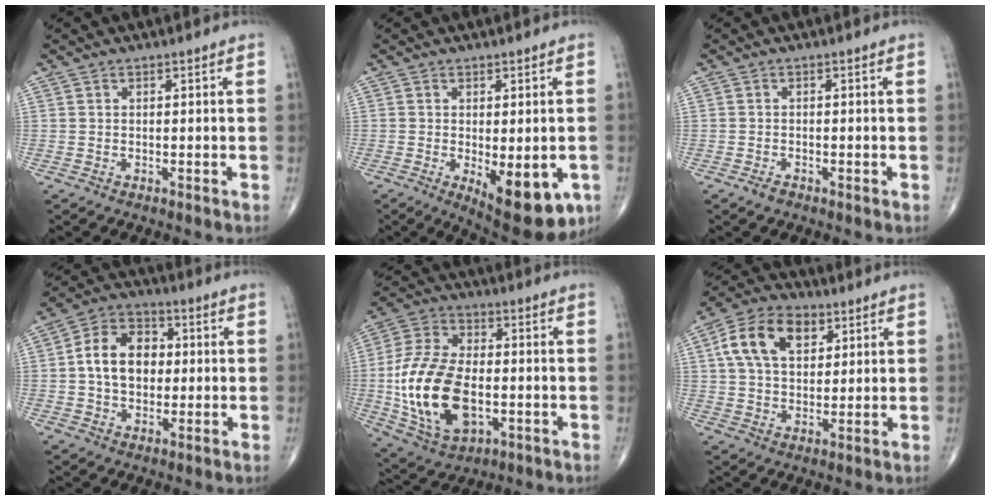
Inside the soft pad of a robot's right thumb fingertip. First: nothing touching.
{"total": 12.4, "force": [-4.2, 5.1, 10.5], "torque": [-0.130, -0.015, -0.046]}
{"total": 1.3, "force": [-0.9, 0.6, 0.8], "torque": [-0.018, -0.001, -0.019]}
{"total": 11.4, "force": [0.5, 8.2, 7.9], "torque": [-0.112, 0.021, 0.000]}
{"total": 20.3, "force": [-2.9, 11.8, 16.2], "torque": [-0.313, 0.006, -0.042]}
{"total": 13.0, "force": [4.6, 8.3, 8.9], "torque": [-0.145, 0.003, 0.079]}